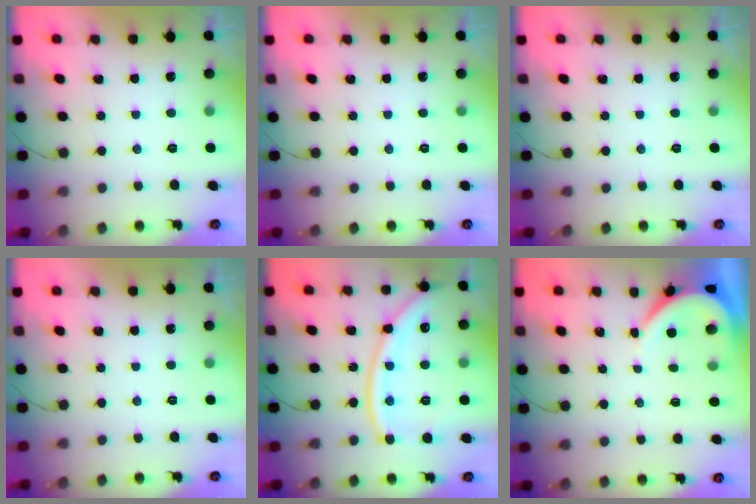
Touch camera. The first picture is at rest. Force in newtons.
{"total": 0.0}
{"total": 0.0}
{"total": 0.0}
{"total": 15.0, "press": 14.9, "slide": 1.8}
{"total": 4.3, "press": 4.3, "slide": 0.3}